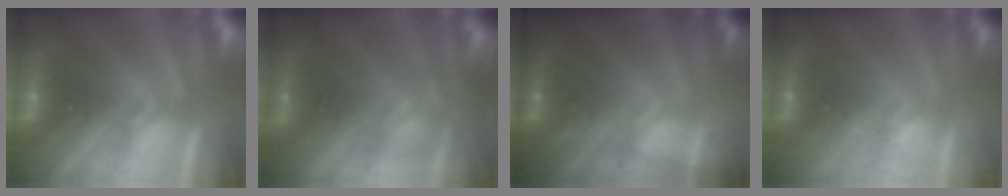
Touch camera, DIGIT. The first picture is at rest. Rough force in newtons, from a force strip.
{"total": 1.8}
{"total": 1.6}
{"total": 2.4}